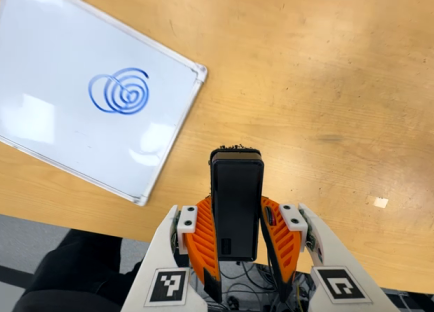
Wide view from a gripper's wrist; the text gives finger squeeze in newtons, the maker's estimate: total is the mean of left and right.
{"total": 5.8, "left": 3.8, "right": 7.7}